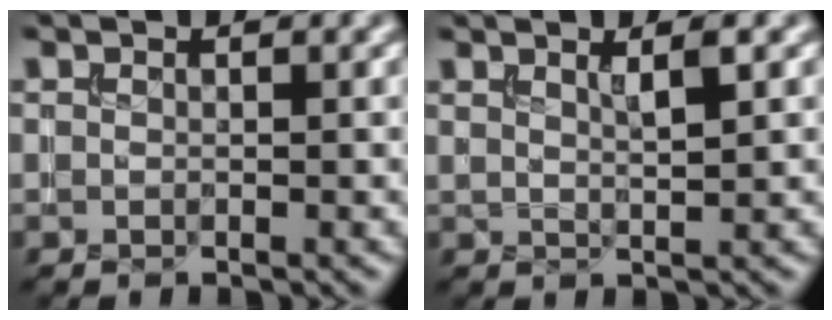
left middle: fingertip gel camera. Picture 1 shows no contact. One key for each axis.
{"total": 2.0, "fx": 1.1, "fy": 0.4, "fz": 1.7, "tx": -0.022, "ty": 0.002, "tz": 0.016}